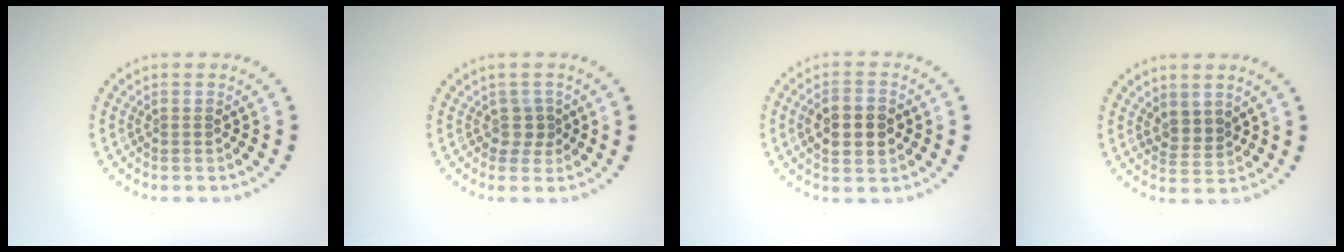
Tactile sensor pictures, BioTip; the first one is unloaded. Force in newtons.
{"total": 1.5, "press": 1.1, "slide": 1.0}
{"total": 4.2, "press": 4.2, "slide": 0.3}
{"total": 1.9, "press": 1.5, "slide": 1.2}